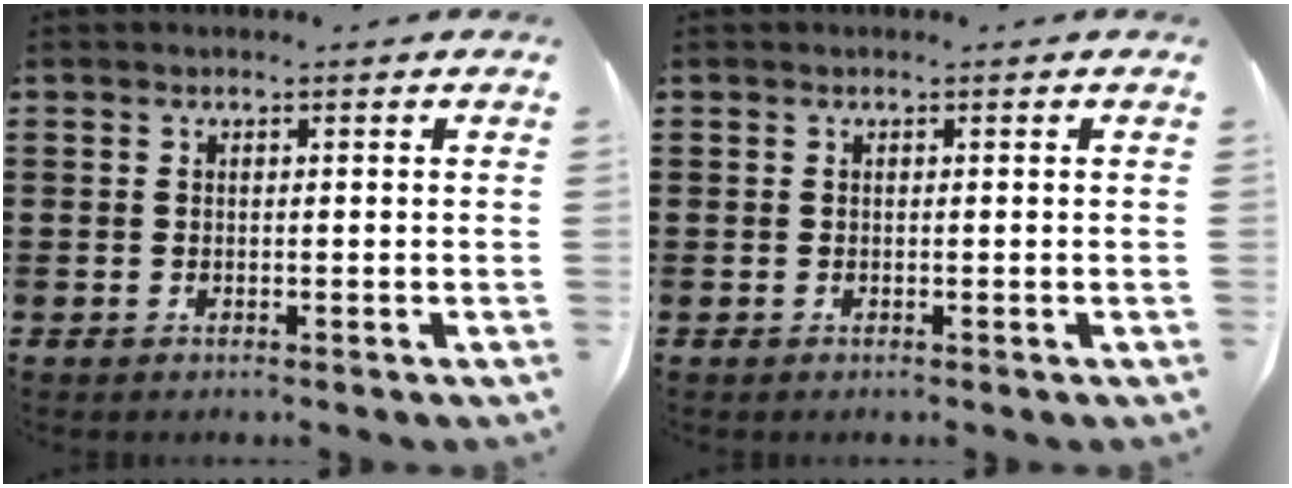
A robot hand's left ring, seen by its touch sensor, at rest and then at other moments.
{"total": 0.0}